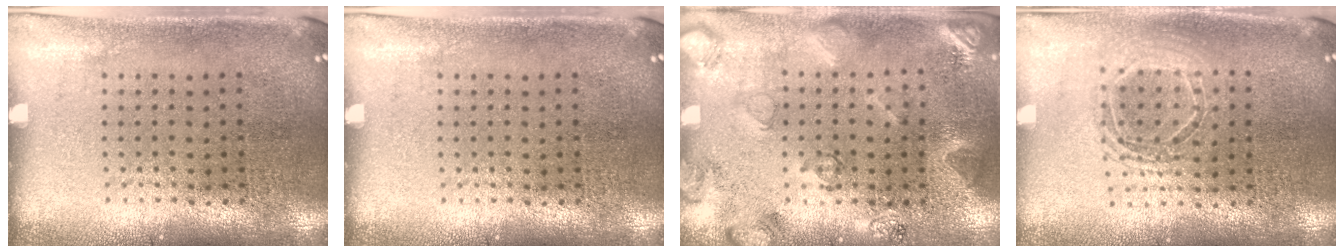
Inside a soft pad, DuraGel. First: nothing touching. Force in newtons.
{"total": 0.0}
{"total": 2.1, "press": 2.0, "slide": 0.8}
{"total": 1.5, "press": 1.3, "slide": 0.8}